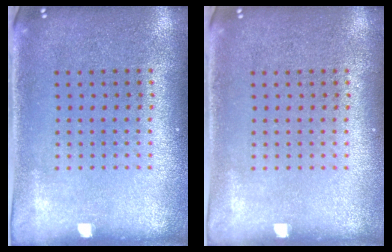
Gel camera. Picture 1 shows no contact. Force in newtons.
{"total": 0.0}